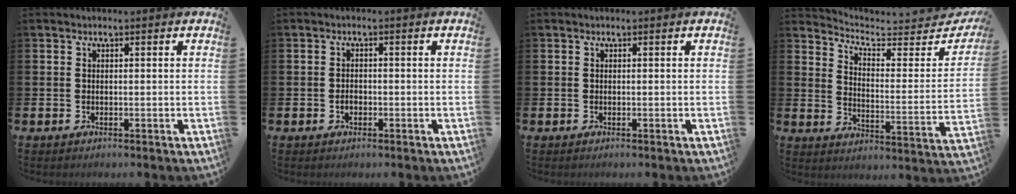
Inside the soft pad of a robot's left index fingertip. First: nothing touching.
{"total": 1.3, "force": [-0.5, 1.0, 0.7], "torque": [-0.014, 0.004, -0.010]}
{"total": 0.0}
{"total": 4.6, "force": [4.3, 0.9, 1.5], "torque": [-0.042, -0.046, 0.064]}